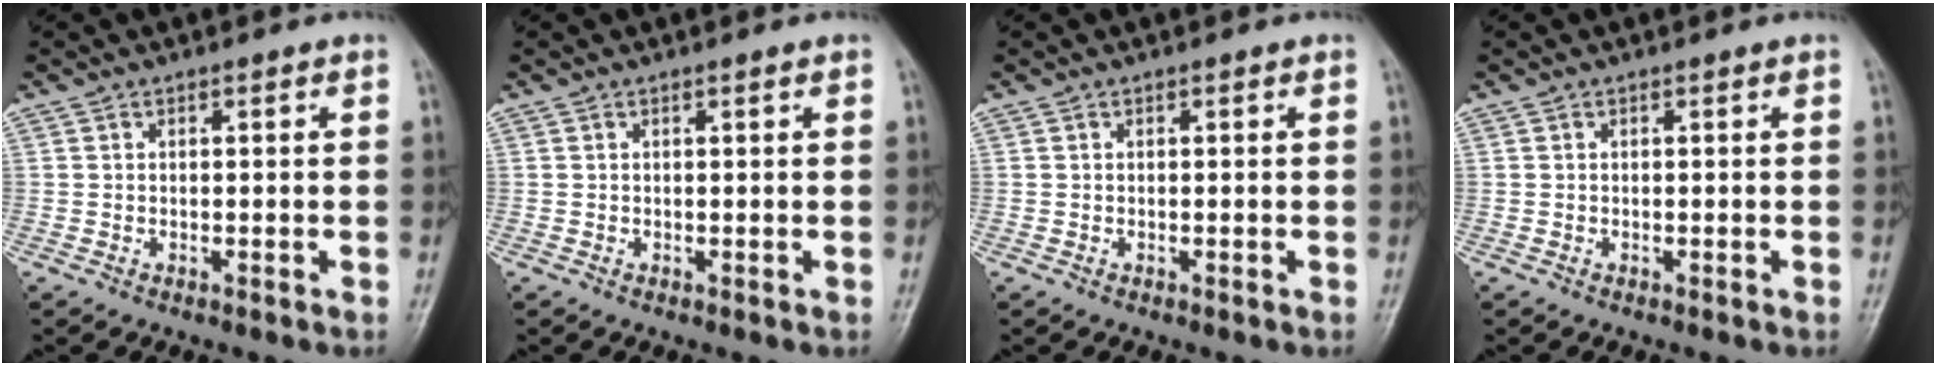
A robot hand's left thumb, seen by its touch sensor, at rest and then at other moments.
{"total": 0.5, "force": [0.3, 0.0, 0.4], "torque": [-0.007, 0.000, 0.003]}
{"total": 0.0}
{"total": 0.0}